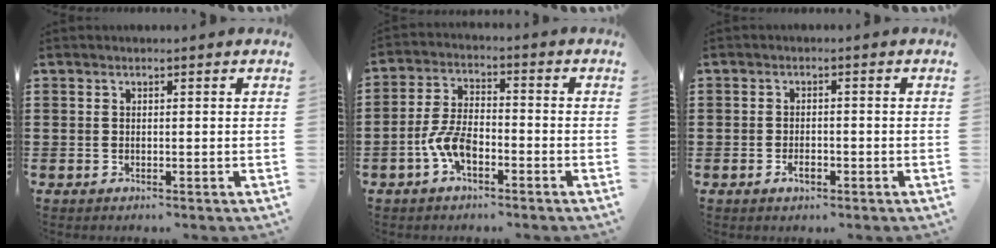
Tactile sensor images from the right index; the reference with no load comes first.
{"total": 6.7, "force": [-2.9, 3.0, 5.2], "torque": [-0.129, -0.004, -0.061]}
{"total": 2.0, "force": [-1.0, 0.9, 1.4], "torque": [-0.029, 0.000, -0.020]}